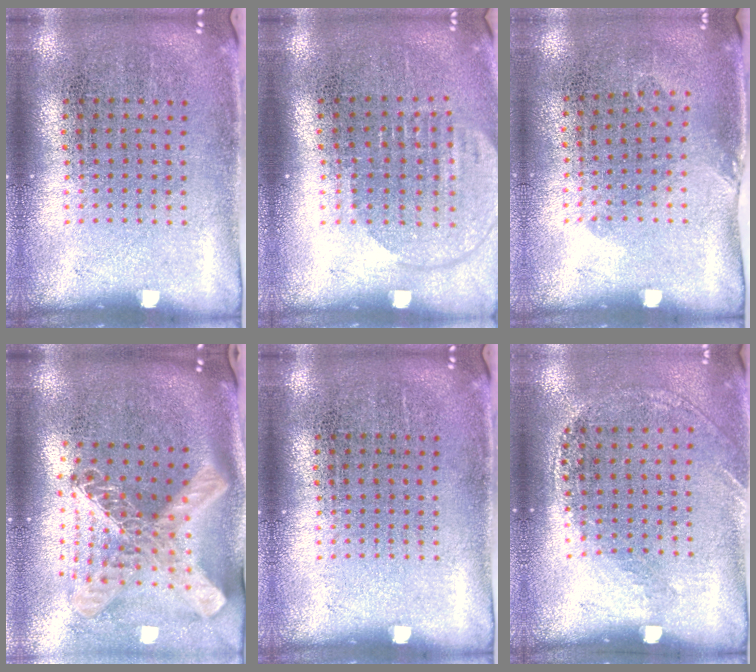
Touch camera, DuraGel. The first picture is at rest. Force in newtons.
{"total": 1.7, "press": 1.5, "slide": 0.8}
{"total": 0.9, "press": 0.7, "slide": 0.6}
{"total": 3.0, "press": 2.1, "slide": 2.2}
{"total": 0.0}
{"total": 1.2, "press": 1.0, "slide": 0.8}